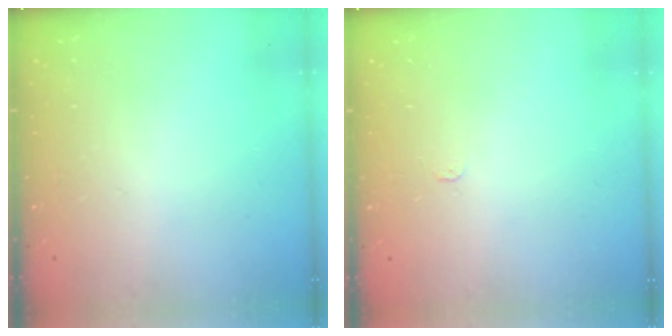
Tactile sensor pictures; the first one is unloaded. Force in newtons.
{"total": 2.4, "press": 2.4, "slide": 0.3}